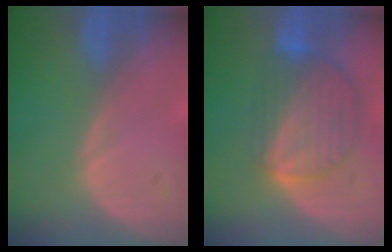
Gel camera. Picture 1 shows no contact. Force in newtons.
{"total": 8.8, "press": 7.8, "slide": 4.2}